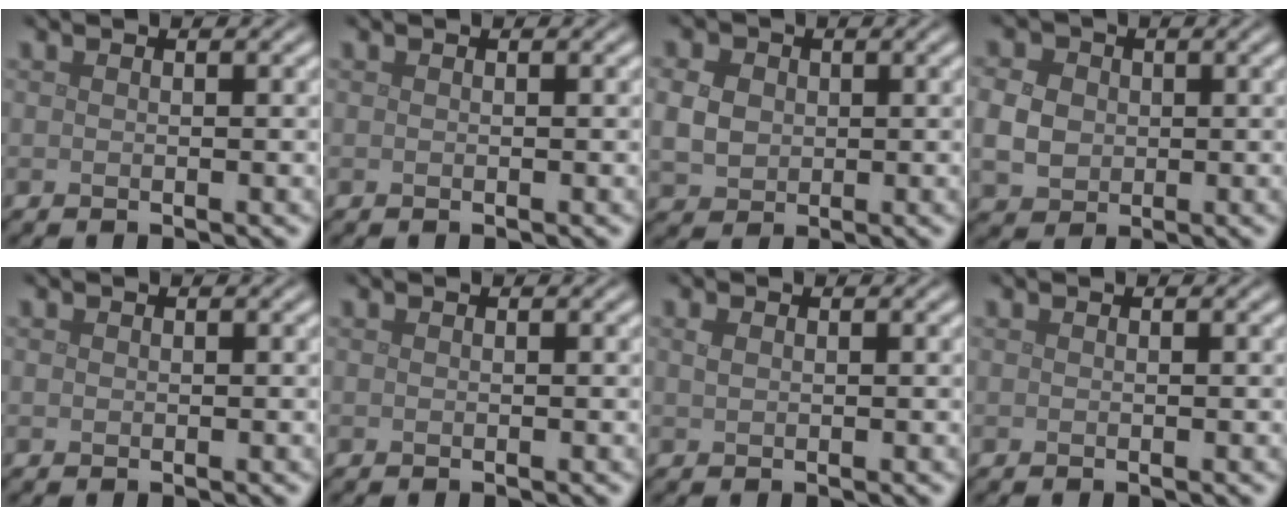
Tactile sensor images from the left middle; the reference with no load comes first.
{"total": 0.0}
{"total": 3.8, "force": [0.5, 3.2, 2.0], "torque": [-0.056, 0.009, 0.006]}
{"total": 3.9, "force": [0.1, 3.3, 2.1], "torque": [-0.050, 0.003, 0.000]}
{"total": 0.0}
{"total": 0.0}
{"total": 0.7, "force": [0.3, 0.5, 0.4], "torque": [-0.013, 0.001, 0.006]}
{"total": 0.0}